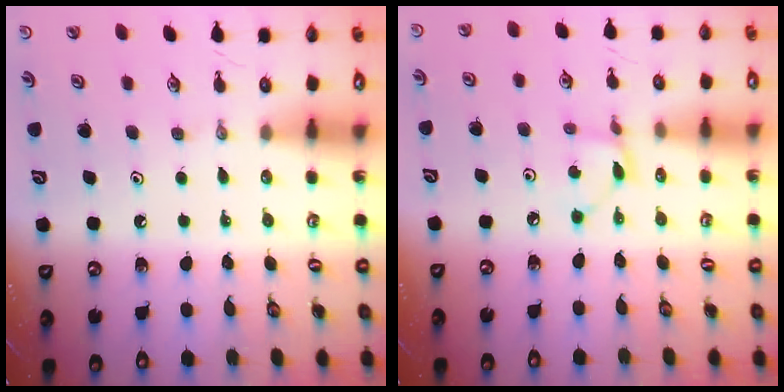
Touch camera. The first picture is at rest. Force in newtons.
{"total": 2.2, "press": 2.2, "slide": 0.1}